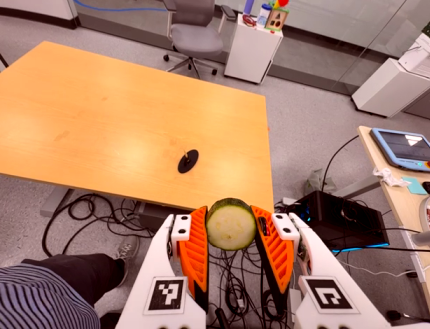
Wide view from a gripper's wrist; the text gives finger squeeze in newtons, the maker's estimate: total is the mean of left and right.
{"total": 11.4, "left": 10.8, "right": 12.1}